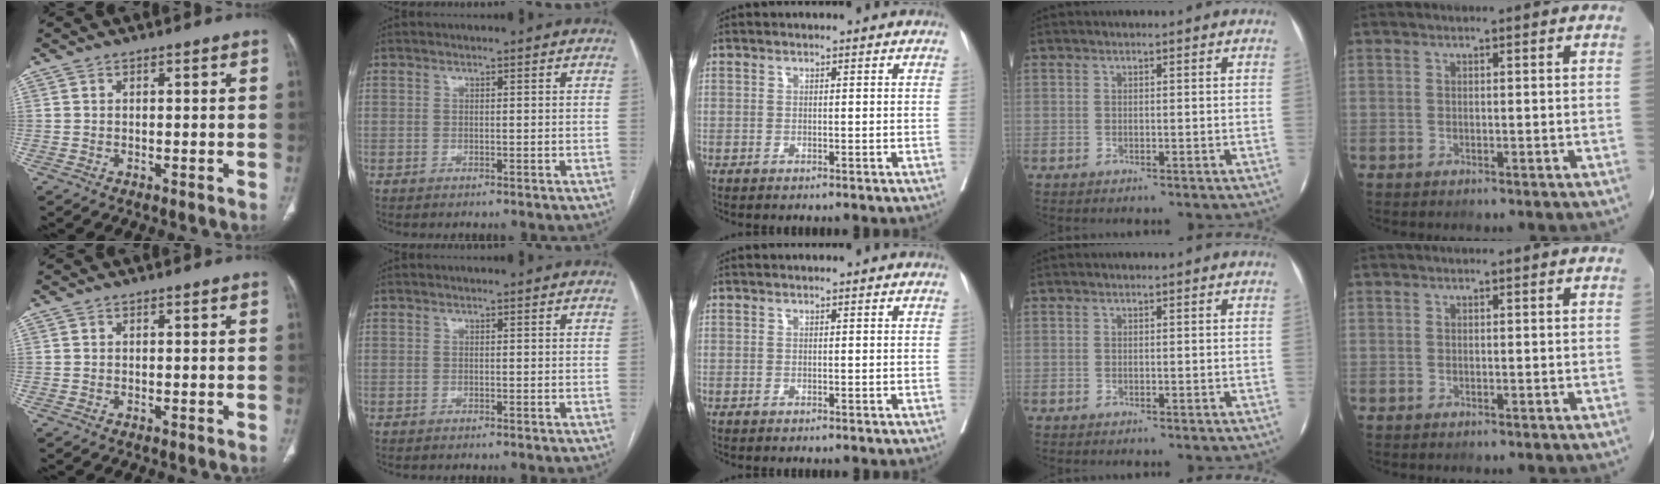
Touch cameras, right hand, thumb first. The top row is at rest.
{}